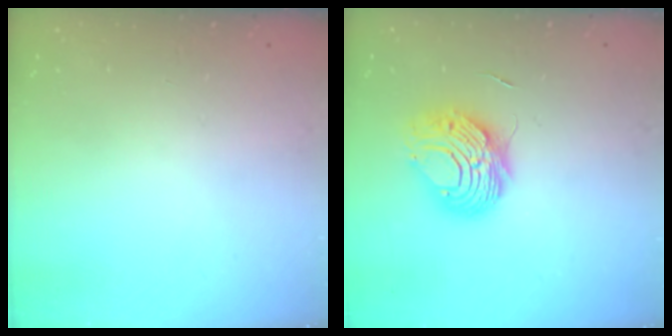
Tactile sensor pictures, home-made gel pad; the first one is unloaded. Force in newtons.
{"total": 8.7, "press": 8.7, "slide": 0.8}